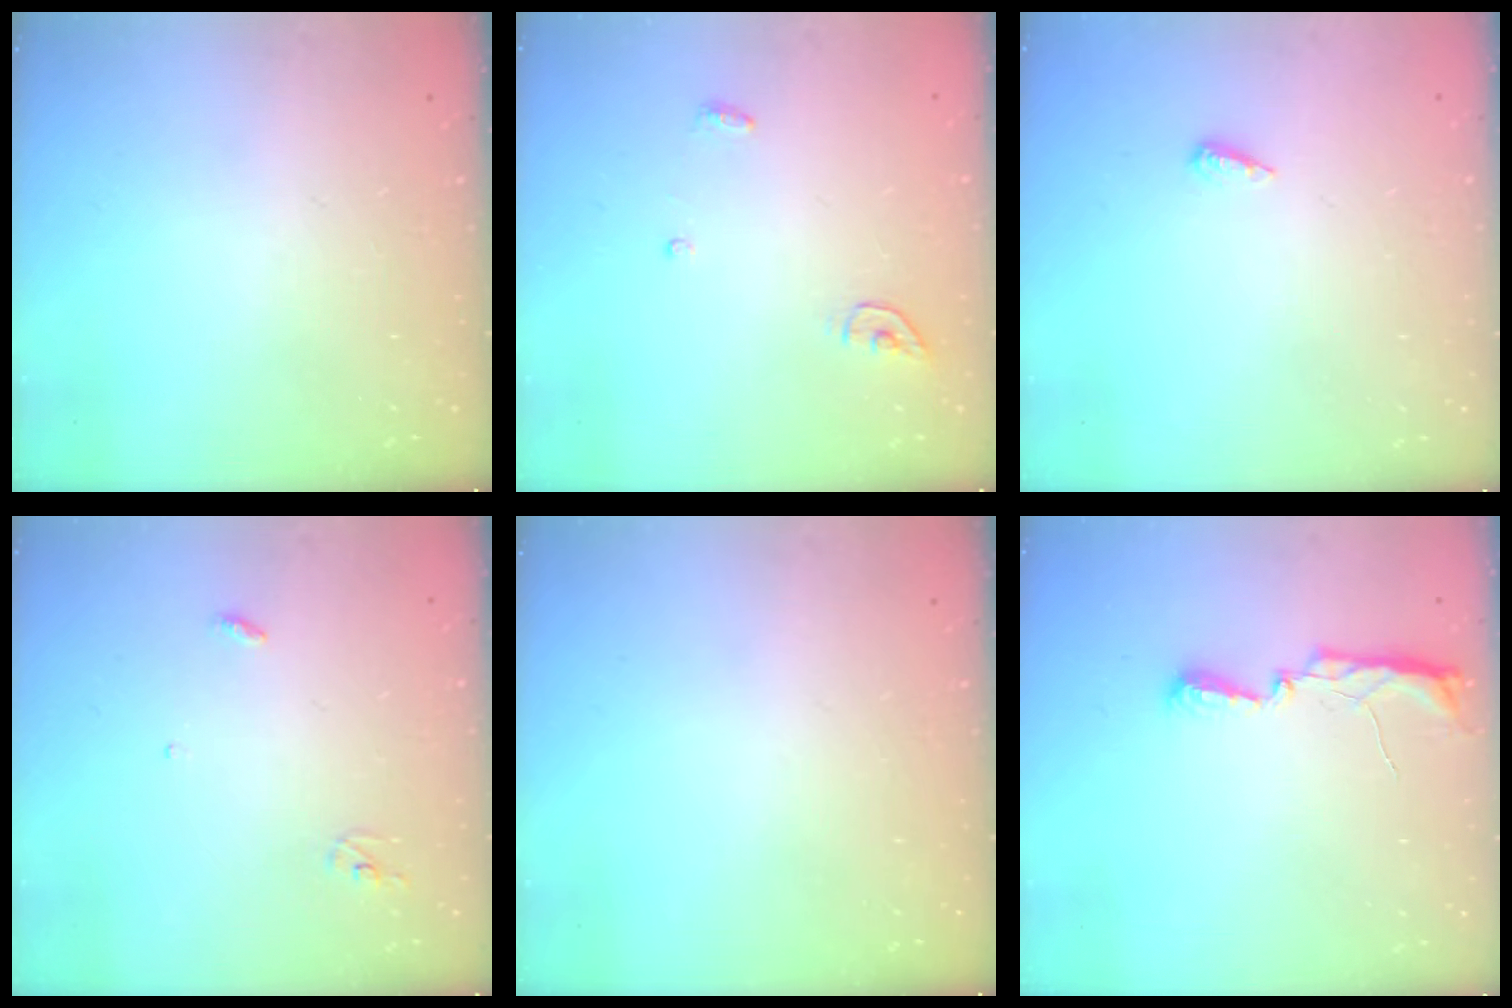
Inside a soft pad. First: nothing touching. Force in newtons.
{"total": 3.9, "press": 3.8, "slide": 0.3}
{"total": 6.0, "press": 6.0, "slide": 0.6}
{"total": 3.0, "press": 2.9, "slide": 0.2}
{"total": 0.0}
{"total": 6.4, "press": 6.3, "slide": 0.8}